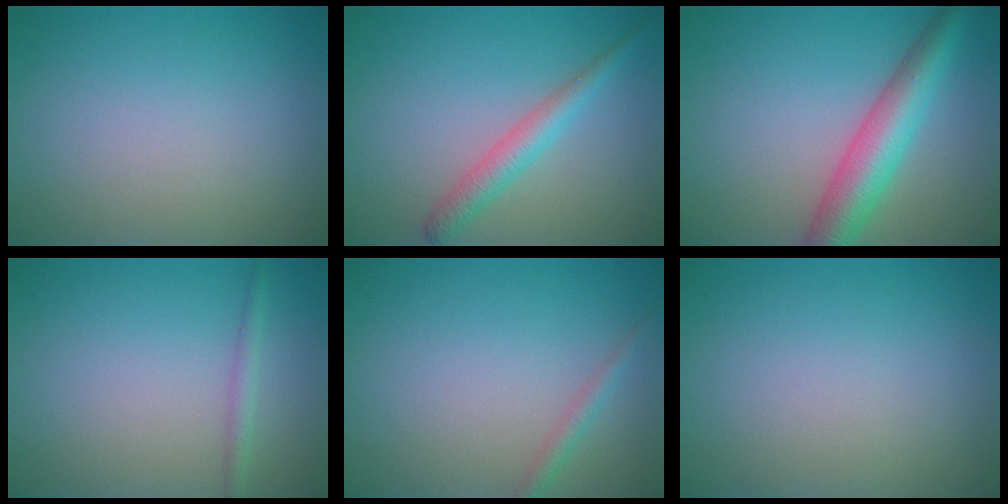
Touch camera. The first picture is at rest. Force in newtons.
{"total": 2.7, "press": 2.7, "slide": 0.1}
{"total": 6.0, "press": 6.0, "slide": 0.2}
{"total": 1.3, "press": 1.3, "slide": 0.0}
{"total": 1.3, "press": 1.3, "slide": 0.1}
{"total": 0.0}